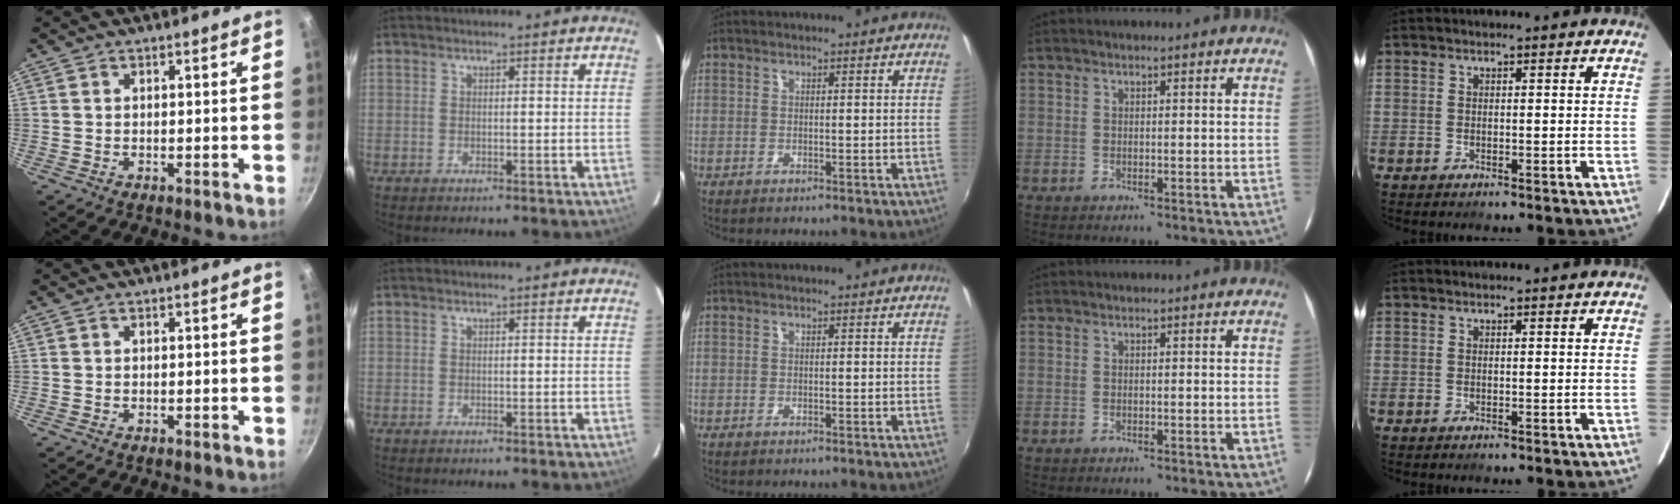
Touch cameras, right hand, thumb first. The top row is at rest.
{}